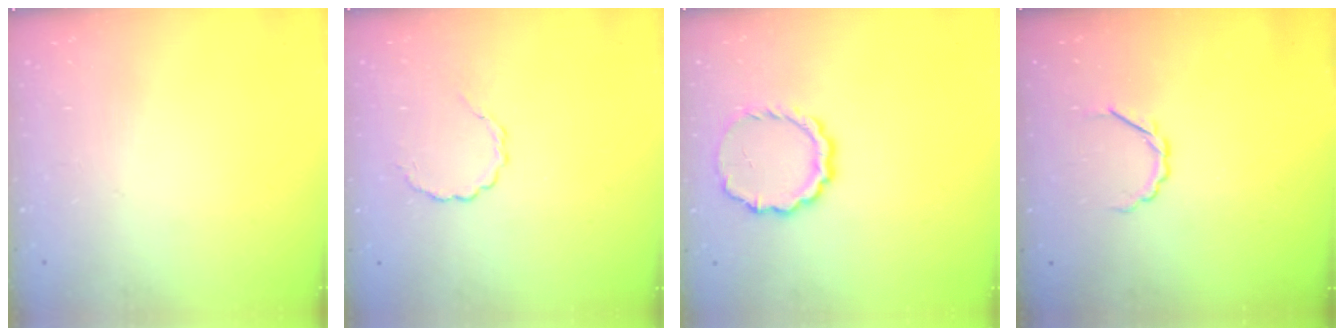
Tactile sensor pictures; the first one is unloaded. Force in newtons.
{"total": 2.9, "press": 2.6, "slide": 1.1}
{"total": 9.0, "press": 8.8, "slide": 2.2}
{"total": 2.4, "press": 2.2, "slide": 0.8}